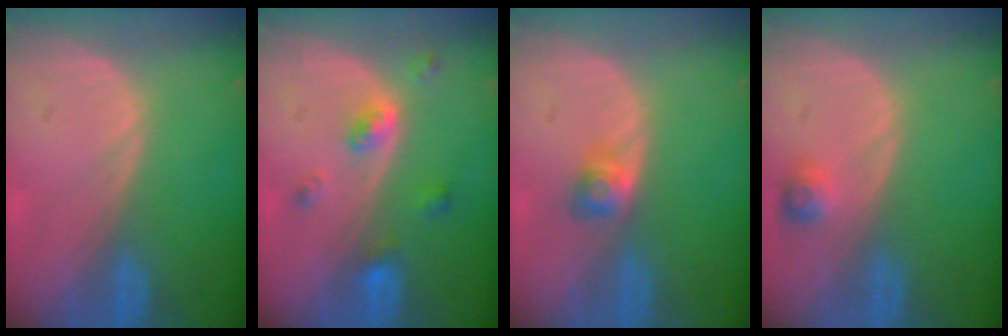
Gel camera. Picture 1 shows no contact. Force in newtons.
{"total": 4.4, "press": 4.1, "slide": 1.7}
{"total": 2.6, "press": 2.4, "slide": 1.0}
{"total": 2.4, "press": 2.2, "slide": 0.9}